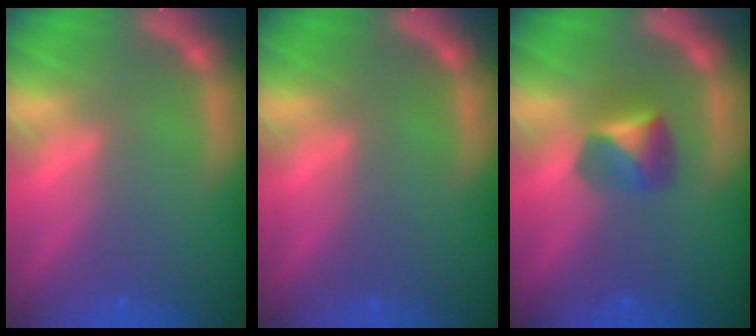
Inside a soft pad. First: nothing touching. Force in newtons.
{"total": 0.0}
{"total": 2.9}